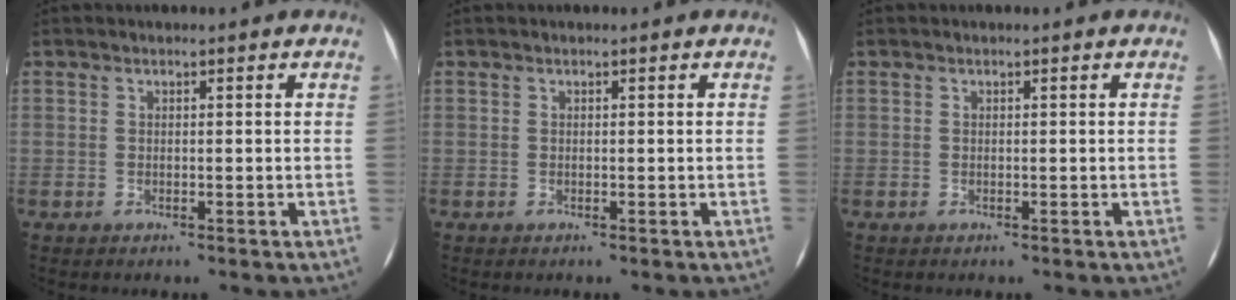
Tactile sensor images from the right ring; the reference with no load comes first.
{"total": 0.0}
{"total": 0.0}